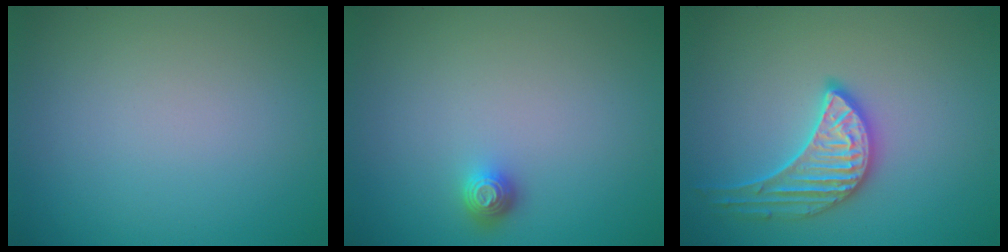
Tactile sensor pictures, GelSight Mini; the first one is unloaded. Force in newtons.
{"total": 1.3, "press": 1.1, "slide": 0.7}
{"total": 3.4, "press": 3.3, "slide": 0.4}